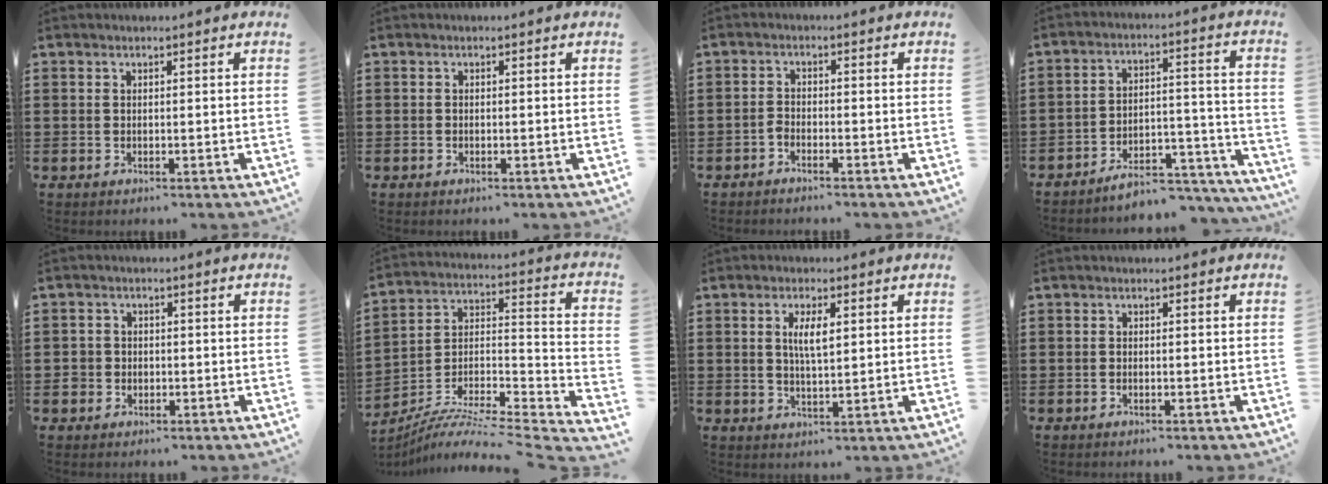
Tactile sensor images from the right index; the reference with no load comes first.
{"total": 0.0}
{"total": 1.3, "force": [-1.2, 0.4, 0.4], "torque": [-0.014, 0.002, -0.024]}
{"total": 5.0, "force": [-4.6, 1.3, 1.3], "torque": [-0.023, 0.009, -0.091]}
{"total": 1.9, "force": [-0.5, 1.9, 0.2], "torque": [-0.012, 0.005, -0.014]}
{"total": 6.0, "force": [-5.2, 0.8, 3.0], "torque": [-0.057, -0.012, -0.109]}
{"total": 4.1, "force": [1.2, 1.2, 3.8], "torque": [-0.078, 0.006, 0.018]}
{"total": 0.0}